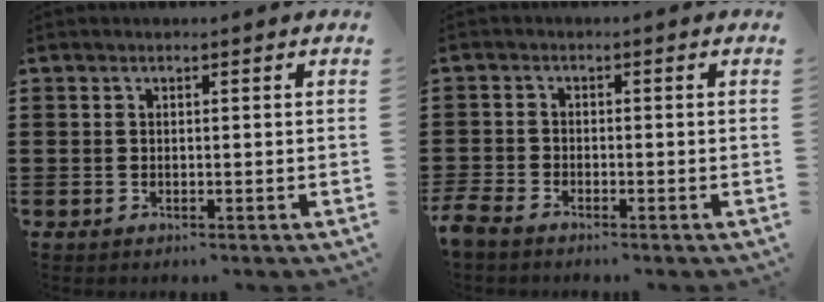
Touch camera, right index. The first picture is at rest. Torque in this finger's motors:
{"motor_torque": [2.14, 0.00, 1.05, 0.21]}